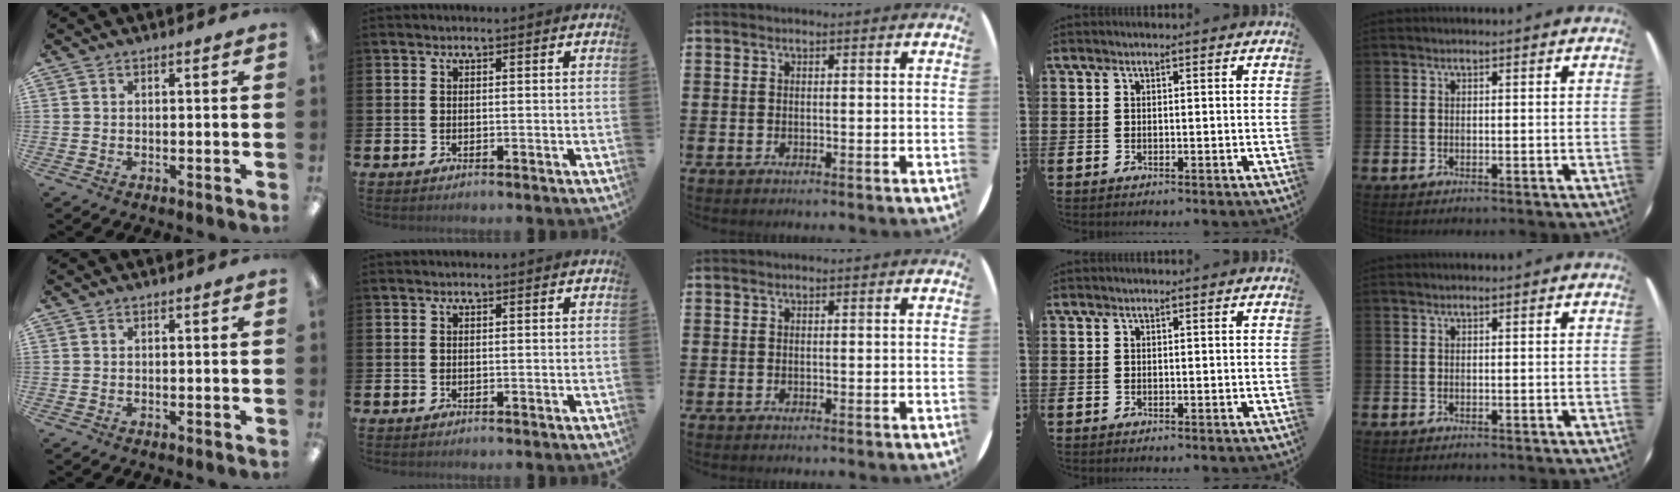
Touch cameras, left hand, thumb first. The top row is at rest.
{}